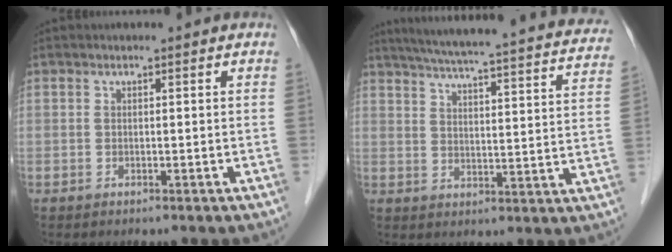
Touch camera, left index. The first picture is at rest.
{"total": 28.3, "force": [25.0, 2.7, 13.0], "torque": [-0.199, -0.030, 0.301]}